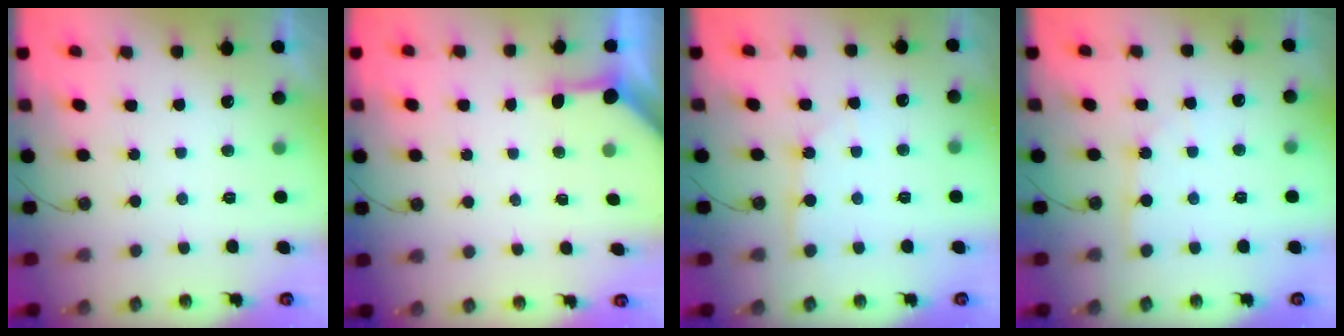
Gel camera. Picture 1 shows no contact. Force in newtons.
{"total": 3.1, "press": 3.1, "slide": 0.5}
{"total": 3.2, "press": 3.2, "slide": 0.4}
{"total": 2.2, "press": 2.2, "slide": 0.2}